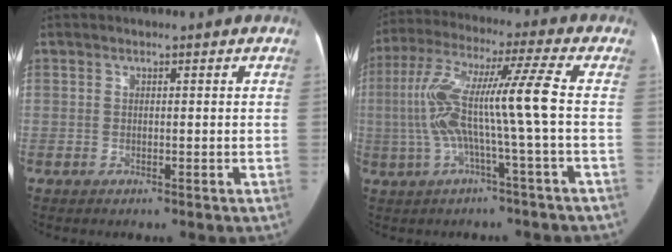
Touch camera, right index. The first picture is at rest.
{"total": 12.7, "force": [-1.1, -1.0, 12.6], "torque": [-0.250, 0.027, -0.025]}